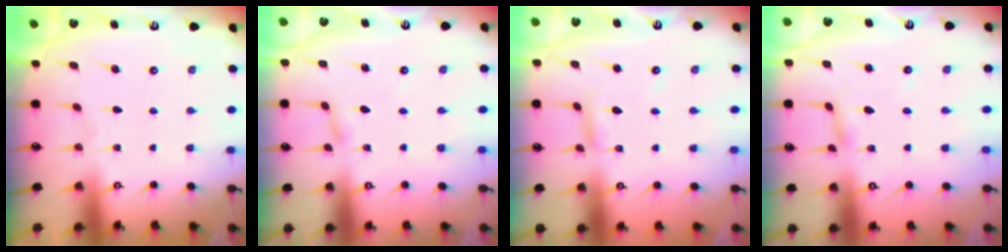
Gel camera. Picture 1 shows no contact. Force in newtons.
{"total": 2.4, "press": 2.4, "slide": 0.3}
{"total": 4.0, "press": 4.0, "slide": 0.3}
{"total": 2.7, "press": 2.6, "slide": 0.3}